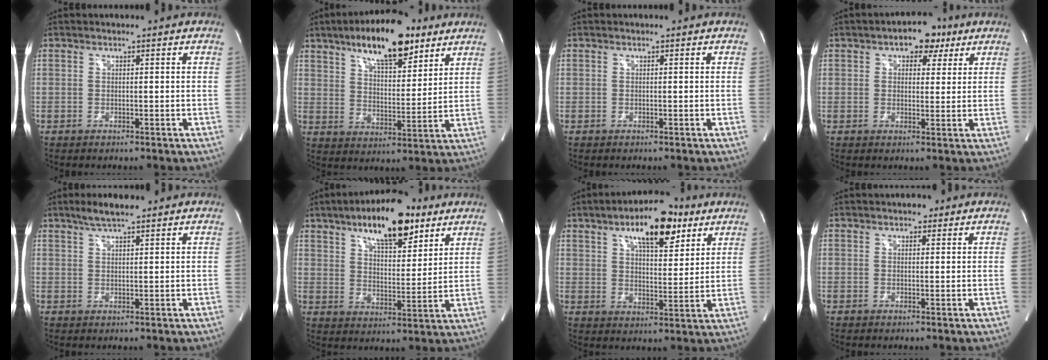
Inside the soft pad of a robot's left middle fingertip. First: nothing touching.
{"total": 15.1, "force": [9.8, 4.9, 10.4], "torque": [-0.168, 0.013, 0.162]}
{"total": 0.0}
{"total": 6.1, "force": [3.3, 3.5, 3.7], "torque": [-0.042, 0.022, 0.042]}
{"total": 4.5, "force": [3.4, 0.8, 2.9], "torque": [-0.059, 0.013, 0.061]}
{"total": 15.1, "force": [9.5, 5.2, 10.5], "torque": [-0.168, 0.013, 0.155]}
{"total": 13.0, "force": [7.5, 4.5, 9.6], "torque": [-0.148, 0.012, 0.117]}
{"total": 1.7, "force": [1.1, 1.0, 0.9], "torque": [-0.013, 0.008, 0.014]}